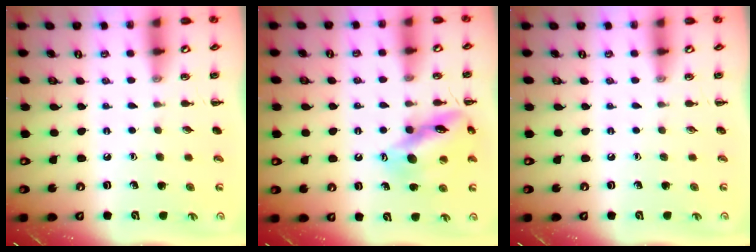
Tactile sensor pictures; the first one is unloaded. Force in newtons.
{"total": 14.4, "press": 14.2, "slide": 2.0}
{"total": 0.0}